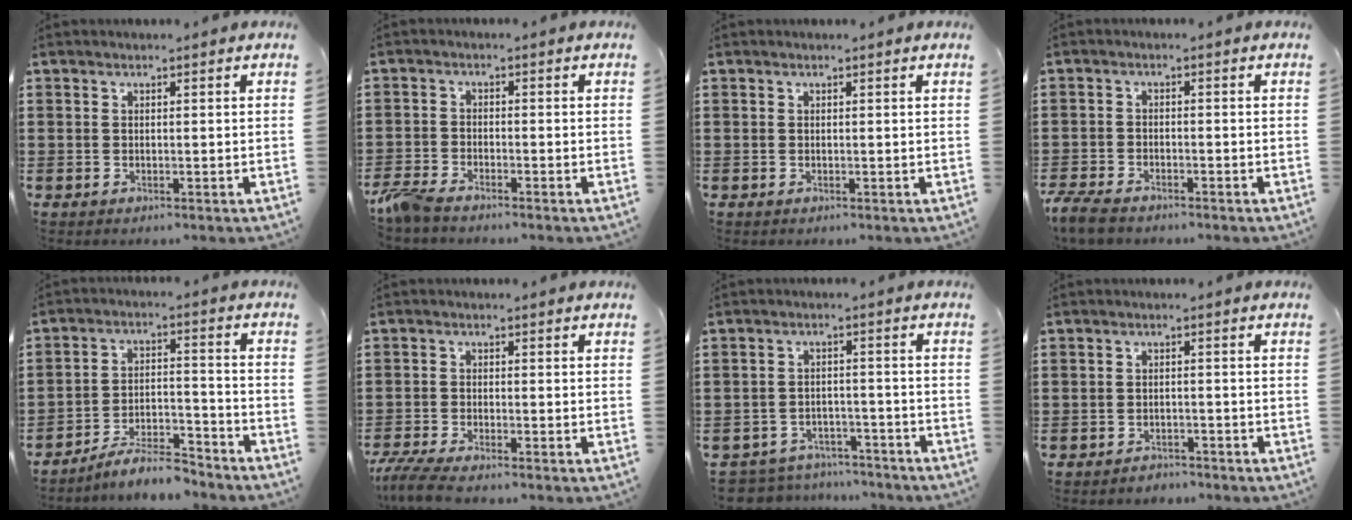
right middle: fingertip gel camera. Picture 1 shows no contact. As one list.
[{"total": 3.2, "force": [-2.8, 0.6, 1.4], "torque": [-0.051, -0.004, -0.064]}, {"total": 0.0}, {"total": 3.2, "force": [-2.9, 0.8, 1.2], "torque": [-0.042, -0.002, -0.065]}, {"total": 6.9, "force": [-6.3, 0.8, 2.6], "torque": [-0.045, 0.009, -0.120]}, {"total": 3.9, "force": [-3.5, 0.1, 1.7], "torque": [-0.056, -0.016, -0.076]}, {"total": 4.4, "force": [-4.3, 0.7, -0.2], "torque": [-0.012, 0.003, -0.094]}, {"total": 1.9, "force": [-1.8, 0.5, -0.3], "torque": [-0.001, 0.004, -0.043]}]